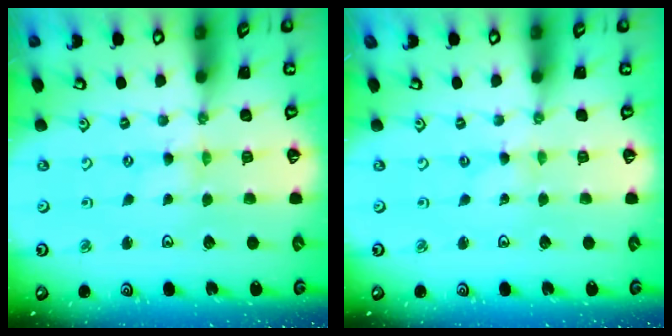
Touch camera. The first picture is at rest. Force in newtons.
{"total": 0.0}